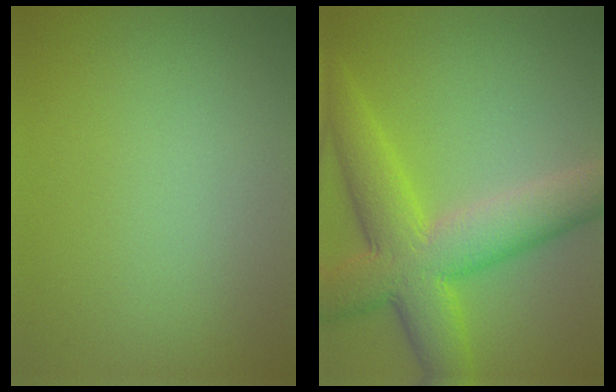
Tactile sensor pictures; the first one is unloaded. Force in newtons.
{"total": 9.0, "press": 9.0, "slide": 0.2}